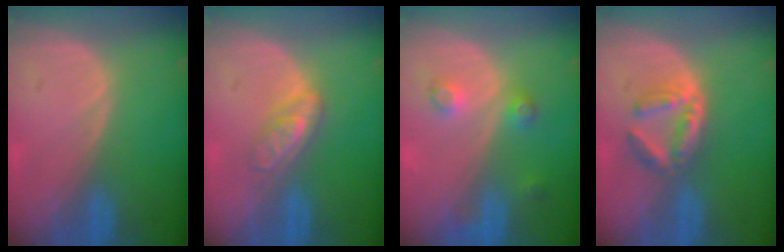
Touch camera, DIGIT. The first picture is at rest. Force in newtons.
{"total": 4.7, "press": 4.2, "slide": 2.1}
{"total": 3.8, "press": 3.5, "slide": 1.4}
{"total": 5.1, "press": 5.0, "slide": 1.1}